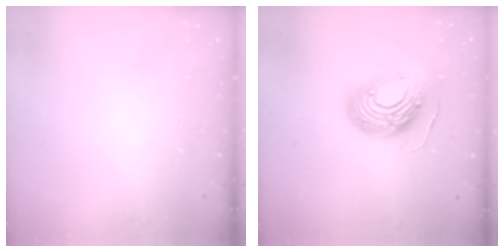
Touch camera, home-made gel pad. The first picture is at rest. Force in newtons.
{"total": 13.9, "press": 13.8, "slide": 1.5}